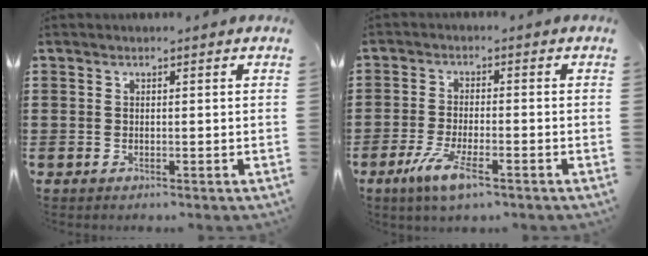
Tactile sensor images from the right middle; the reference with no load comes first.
{"total": 5.9, "force": [-3.1, 1.4, 4.9], "torque": [-0.110, -0.014, -0.059]}